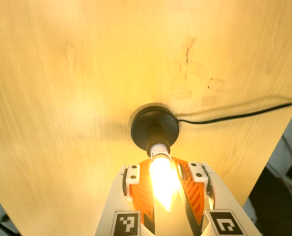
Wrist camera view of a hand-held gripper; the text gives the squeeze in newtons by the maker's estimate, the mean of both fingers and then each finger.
{"total": 18.4, "left": 15.7, "right": 21.0}